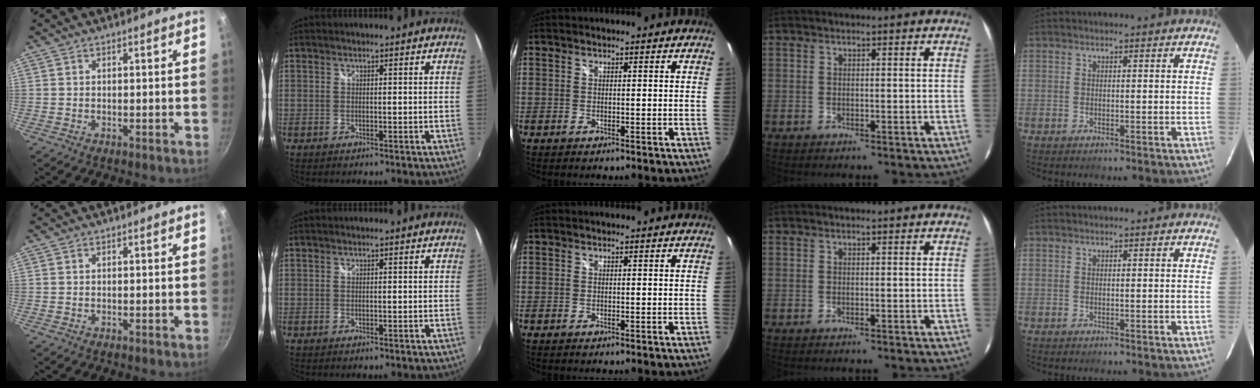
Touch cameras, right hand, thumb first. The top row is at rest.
{}